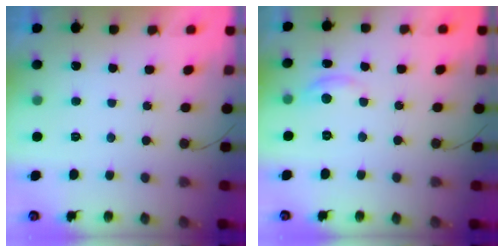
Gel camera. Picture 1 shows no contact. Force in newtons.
{"total": 3.9, "press": 3.9, "slide": 0.3}